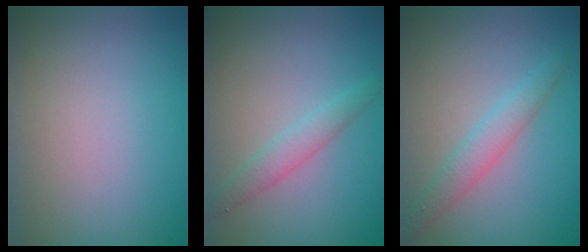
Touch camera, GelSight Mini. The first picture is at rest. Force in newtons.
{"total": 1.9, "press": 1.9, "slide": 0.1}
{"total": 2.3, "press": 2.3, "slide": 0.1}